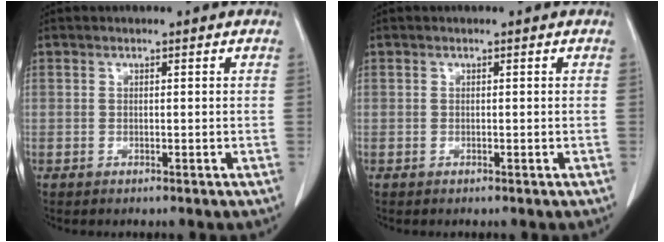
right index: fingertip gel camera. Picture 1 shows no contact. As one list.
[{"total": 0.0}]